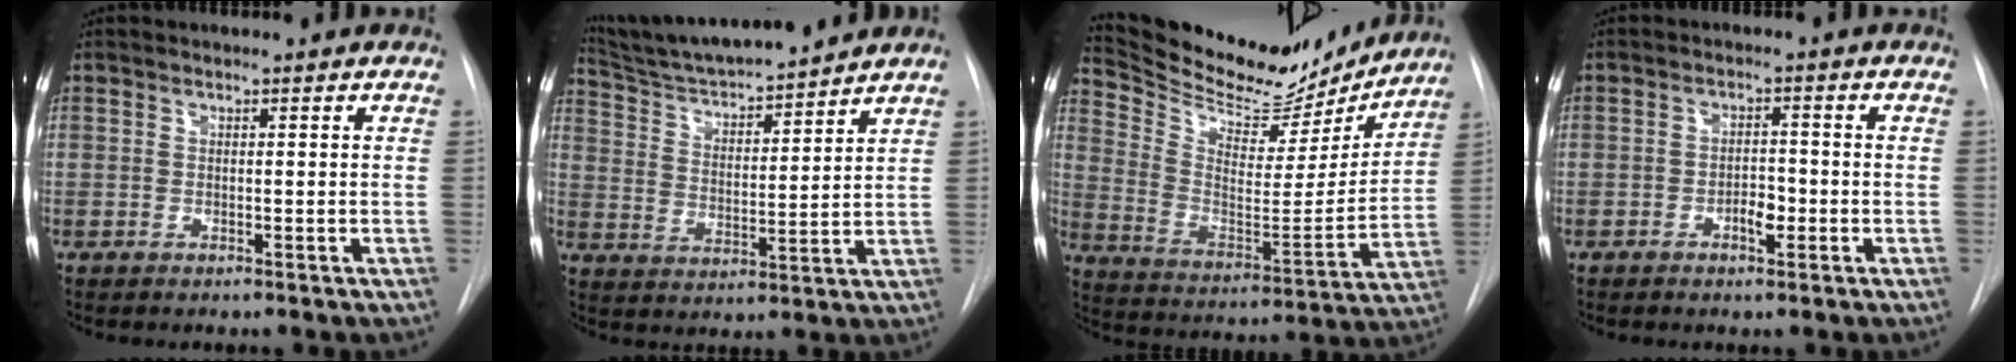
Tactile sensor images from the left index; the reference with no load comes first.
{"total": 14.1, "force": [13.1, 0.3, 5.2], "torque": [-0.094, 0.003, 0.224]}
{"total": 19.8, "force": [18.6, 4.8, 4.8], "torque": [-0.086, -0.033, 0.287]}
{"total": 2.8, "force": [-1.2, 1.3, 2.1], "torque": [-0.030, 0.006, -0.018]}